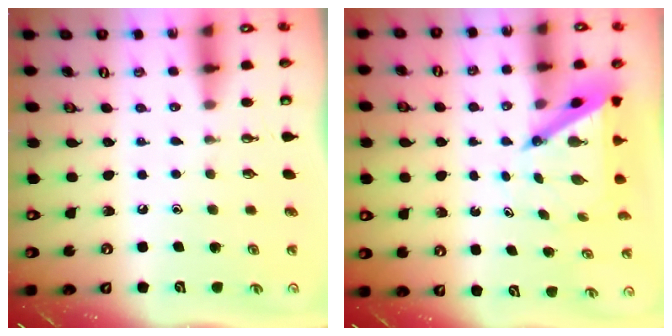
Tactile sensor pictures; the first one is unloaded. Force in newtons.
{"total": 6.1, "press": 6.1, "slide": 0.5}